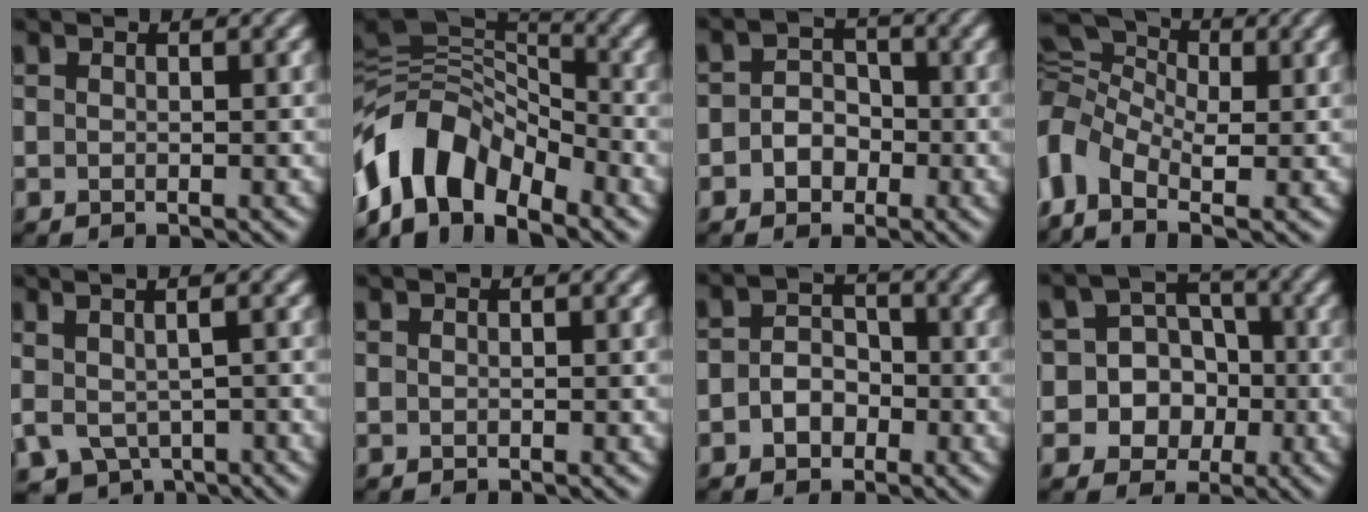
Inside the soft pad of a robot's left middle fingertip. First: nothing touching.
{"total": 10.4, "force": [-5.2, 5.9, 6.7], "torque": [-0.114, 0.011, -0.107]}
{"total": 3.1, "force": [-0.7, 2.7, 1.5], "torque": [-0.001, 0.002, -0.025]}
{"total": 7.5, "force": [-0.5, 5.1, 5.5], "torque": [-0.138, 0.005, -0.026]}
{"total": 4.9, "force": [0.3, 3.0, 3.9], "torque": [-0.063, -0.006, 0.037]}
{"total": 0.0}
{"total": 2.9, "force": [-0.8, 2.3, 1.6], "torque": [-0.021, 0.004, -0.022]}
{"total": 8.8, "force": [-1.6, 8.3, 2.5], "torque": [-0.044, 0.024, -0.058]}